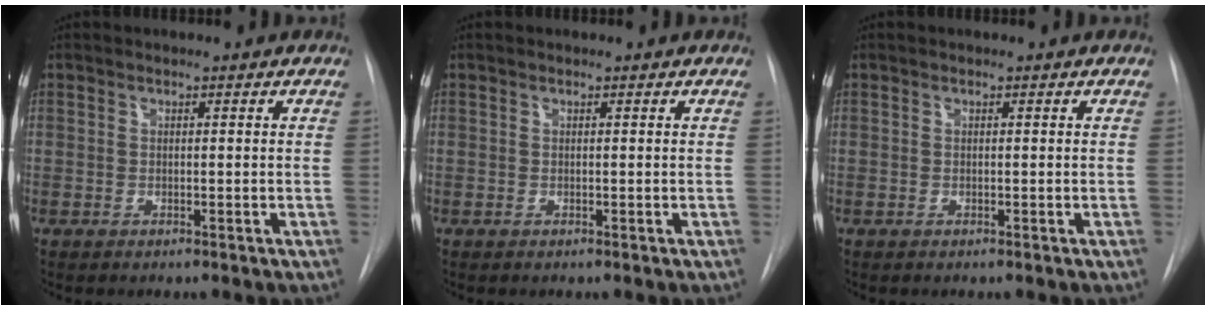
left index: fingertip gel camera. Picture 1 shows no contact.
{"total": 0.0}
{"total": 0.0}